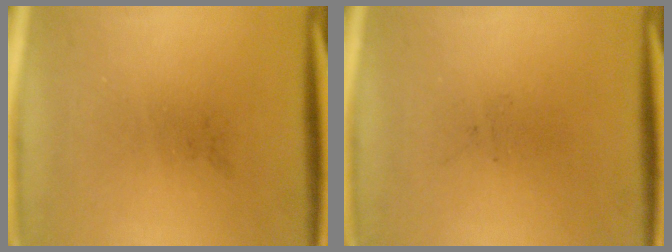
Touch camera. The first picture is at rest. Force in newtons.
{"total": 0.0}